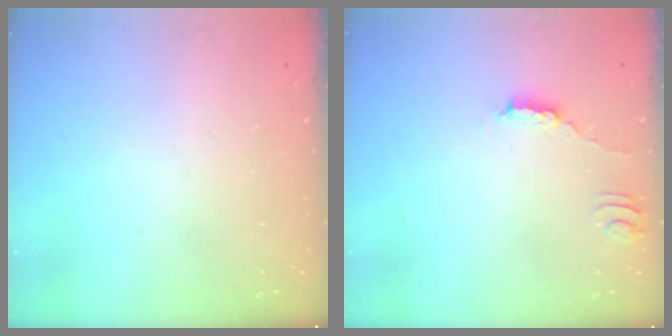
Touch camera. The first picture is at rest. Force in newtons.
{"total": 2.9, "press": 2.8, "slide": 0.4}